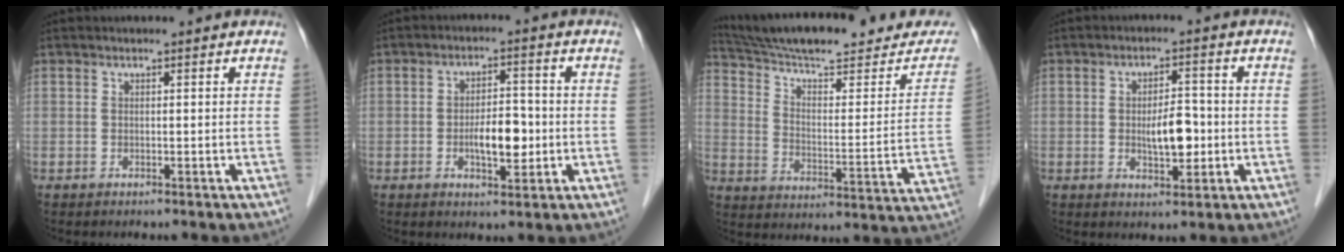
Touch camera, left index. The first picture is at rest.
{"total": 5.8, "force": [-1.1, 2.2, 5.2], "torque": [-0.091, 0.003, -0.016]}
{"total": 25.5, "force": [22.4, 4.3, 11.3], "torque": [-0.165, -0.027, 0.306]}
{"total": 5.3, "force": [-0.7, 2.1, 4.8], "torque": [-0.083, 0.002, -0.007]}